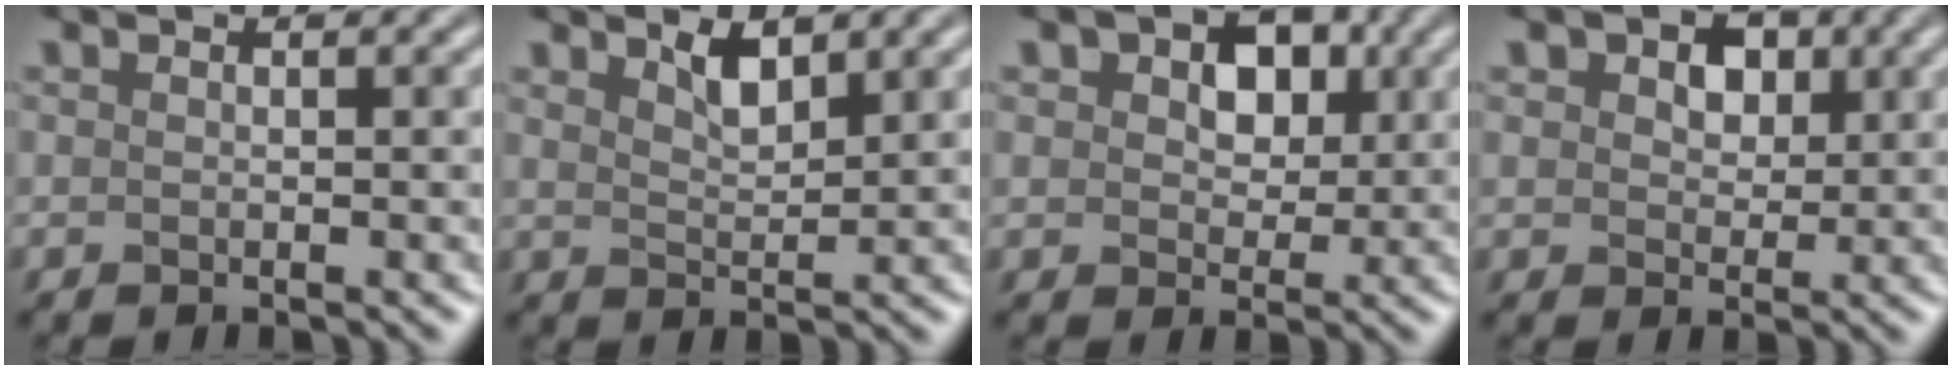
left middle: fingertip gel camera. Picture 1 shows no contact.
{"total": 1.6, "force": [1.5, -0.2, 0.2], "torque": [-0.021, 0.009, 0.045]}
{"total": 4.4, "force": [2.2, 3.0, 2.3], "torque": [-0.054, 0.023, 0.034]}
{"total": 3.3, "force": [2.2, 2.2, 1.2], "torque": [-0.042, 0.025, 0.033]}